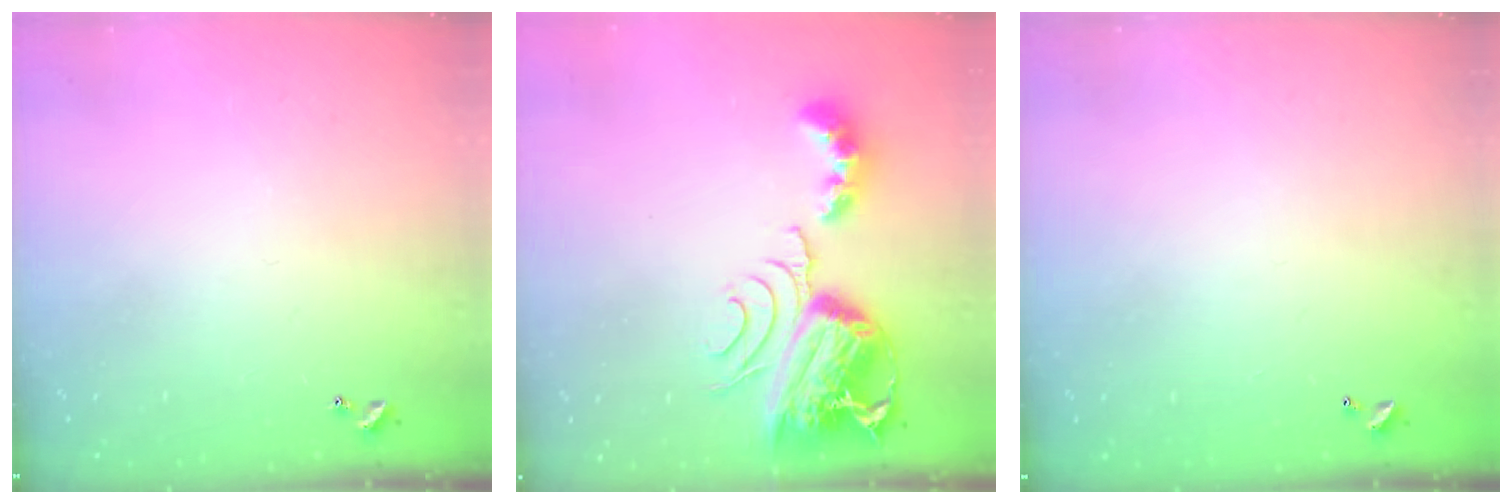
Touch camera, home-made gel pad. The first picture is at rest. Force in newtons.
{"total": 12.2, "press": 12.1, "slide": 1.4}
{"total": 2.7, "press": 2.7, "slide": 0.1}